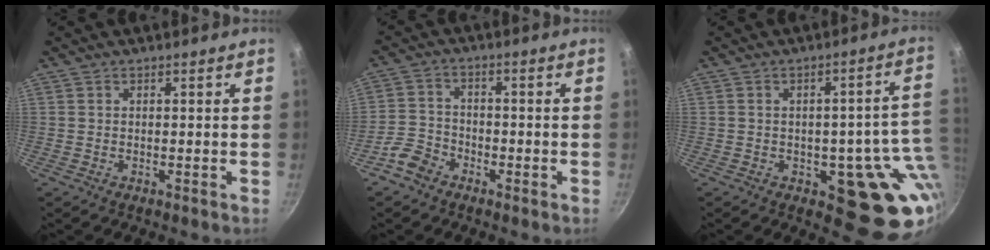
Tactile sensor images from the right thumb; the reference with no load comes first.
{"total": 5.2, "force": [-3.5, 3.5, 1.6], "torque": [-0.021, 0.034, -0.072]}
{"total": 15.3, "force": [-2.1, 8.4, 12.6], "torque": [-0.077, 0.006, -0.019]}